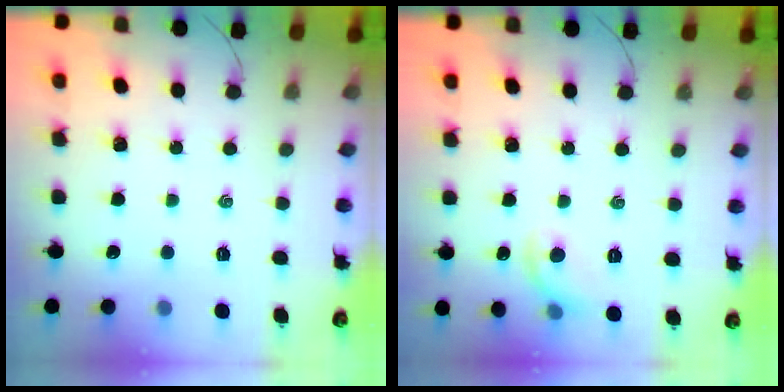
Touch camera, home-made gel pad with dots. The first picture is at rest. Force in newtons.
{"total": 7.0, "press": 6.9, "slide": 1.1}